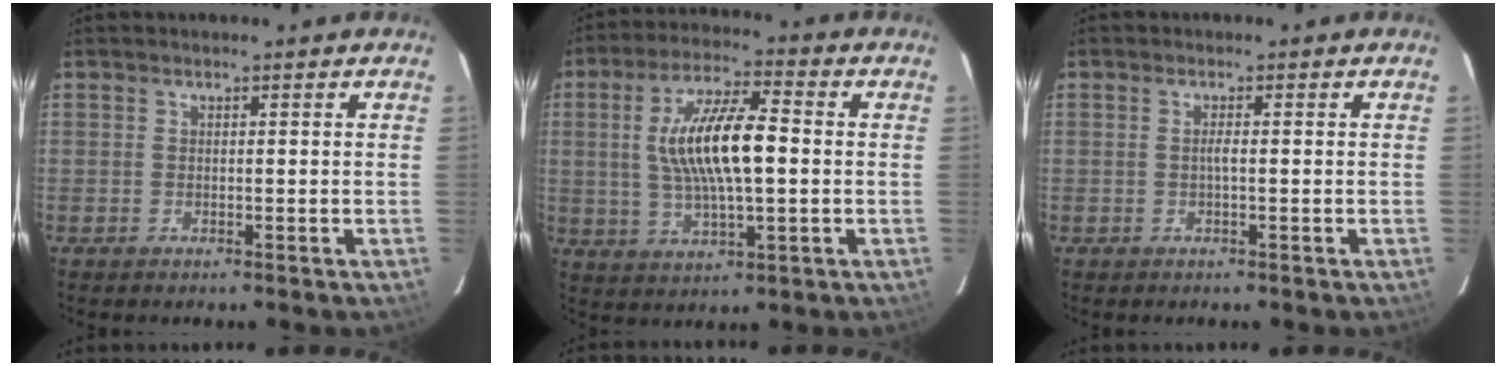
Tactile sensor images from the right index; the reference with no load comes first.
{"total": 13.6, "force": [0.8, 4.2, 12.9], "torque": [-0.246, 0.009, 0.018]}
{"total": 1.1, "force": [-0.2, -0.1, 1.0], "torque": [-0.018, 0.002, -0.005]}